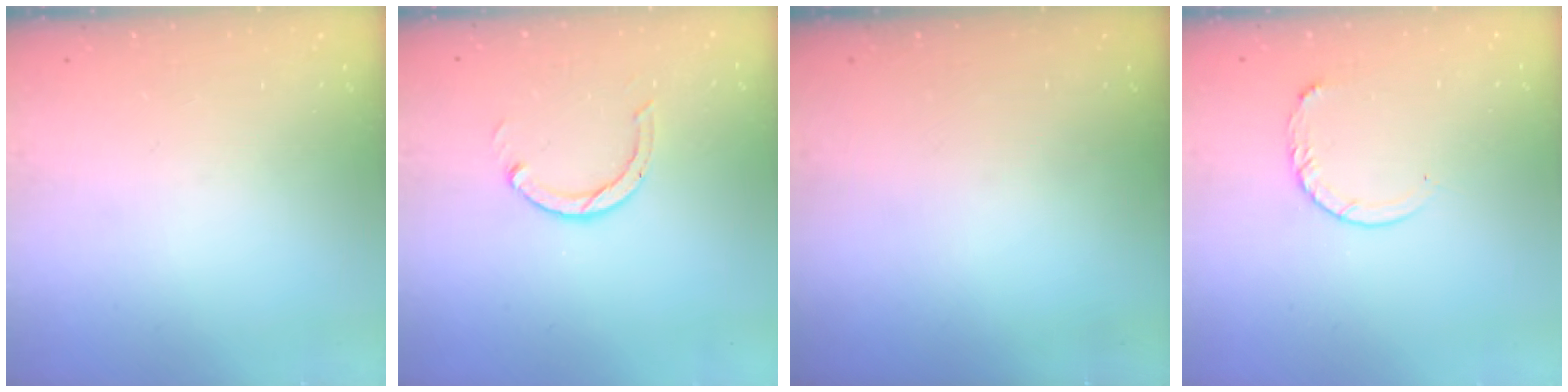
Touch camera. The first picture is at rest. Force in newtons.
{"total": 3.0, "press": 3.0, "slide": 0.3}
{"total": 0.0}
{"total": 5.7, "press": 5.7, "slide": 0.6}